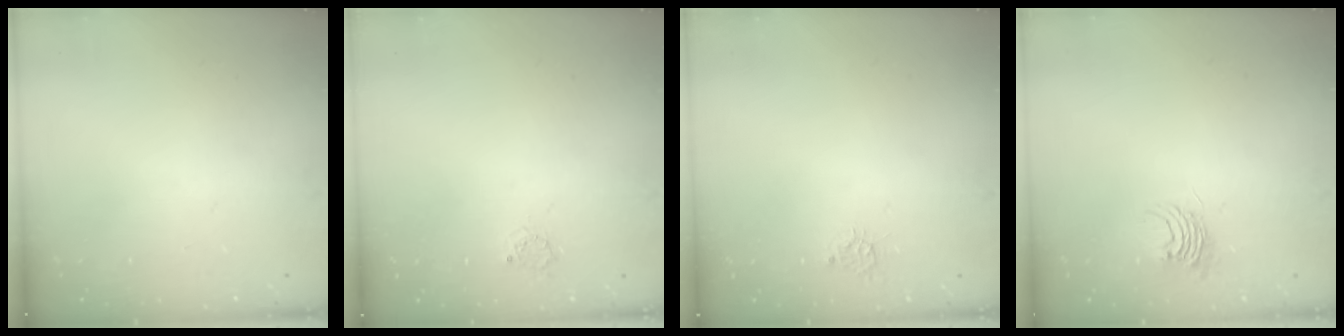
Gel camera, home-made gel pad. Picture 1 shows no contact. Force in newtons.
{"total": 3.6, "press": 3.6, "slide": 0.1}
{"total": 4.1, "press": 4.0, "slide": 0.4}
{"total": 5.9, "press": 5.9, "slide": 0.2}